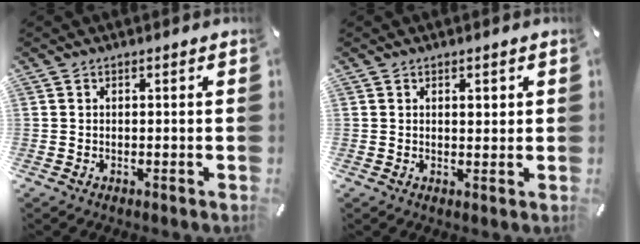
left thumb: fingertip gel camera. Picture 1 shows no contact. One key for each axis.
{"total": 1.6, "fx": 0.7, "fy": 1.0, "fz": 1.0, "tx": -0.005, "ty": -0.004, "tz": 0.010}